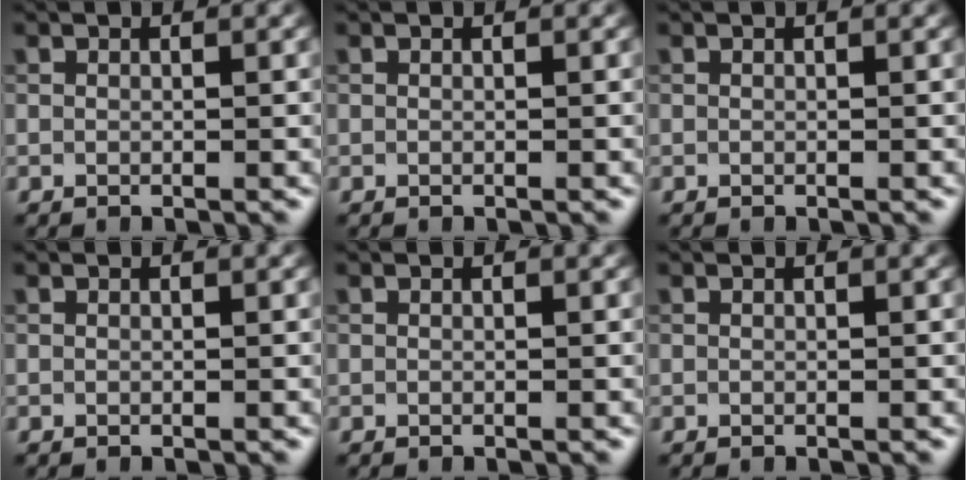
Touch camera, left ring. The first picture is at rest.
{"total": 0.0}
{"total": 0.0}
{"total": 0.0}
{"total": 0.0}
{"total": 0.0}